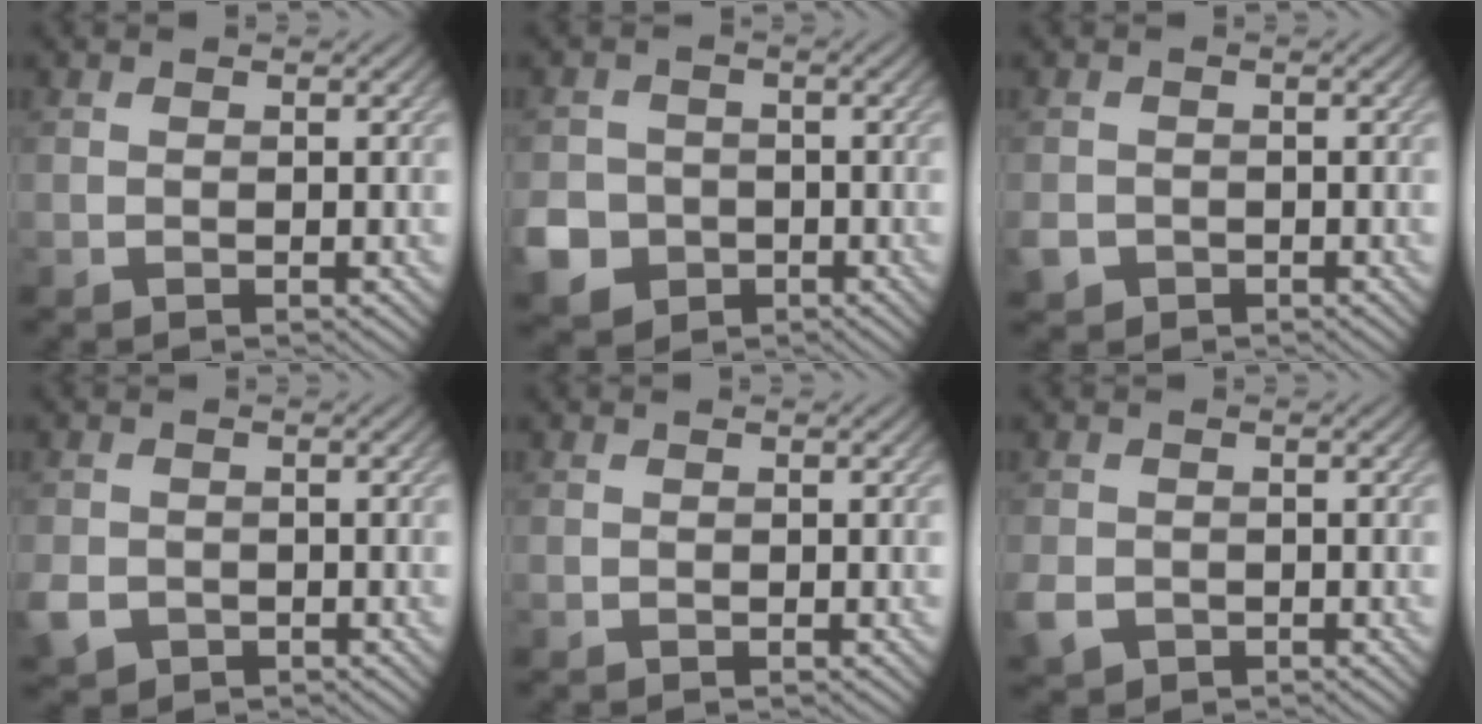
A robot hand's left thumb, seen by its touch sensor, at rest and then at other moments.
{"total": 6.4, "force": [-2.5, 5.5, 2.0], "torque": [-0.058, -0.018, -0.063]}
{"total": 2.3, "force": [-1.2, 1.9, 0.8], "torque": [-0.022, -0.010, -0.028]}
{"total": 3.6, "force": [-1.6, 2.8, 1.6], "torque": [-0.043, -0.012, -0.035]}
{"total": 0.0}
{"total": 3.2, "force": [-1.4, 2.5, 1.5], "torque": [-0.042, -0.014, -0.031]}